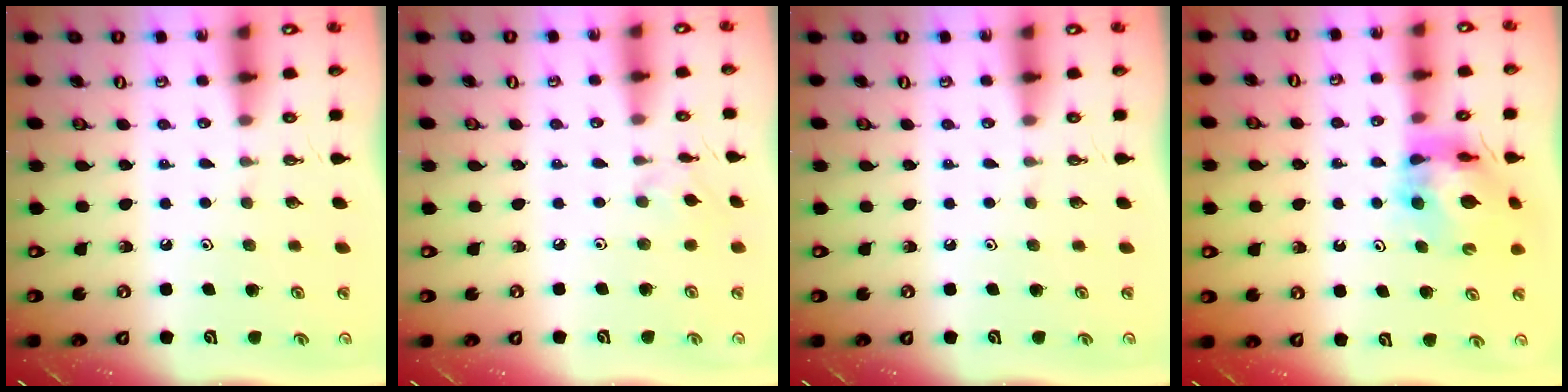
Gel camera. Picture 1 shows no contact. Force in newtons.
{"total": 1.8, "press": 1.8, "slide": 0.4}
{"total": 0.0}
{"total": 11.7, "press": 11.7, "slide": 1.2}